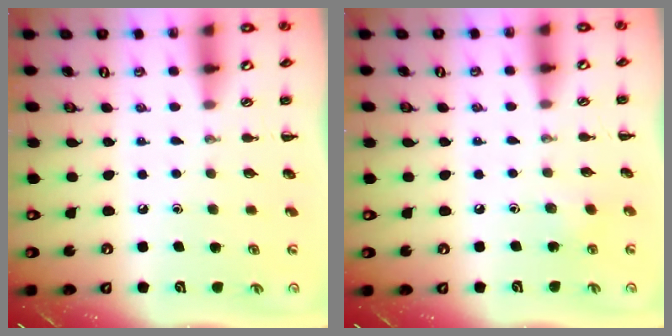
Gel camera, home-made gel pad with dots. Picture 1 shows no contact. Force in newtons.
{"total": 4.1, "press": 3.9, "slide": 1.2}